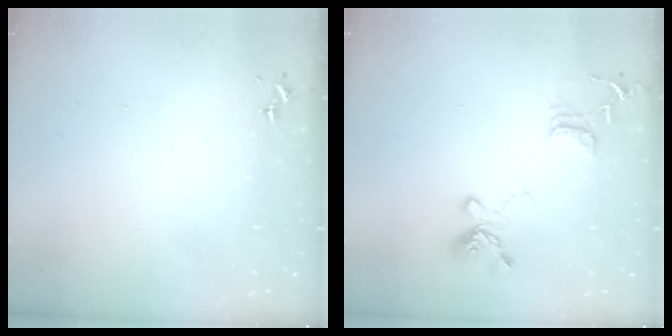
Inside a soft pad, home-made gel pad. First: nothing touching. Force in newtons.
{"total": 15.8, "press": 15.7, "slide": 1.6}